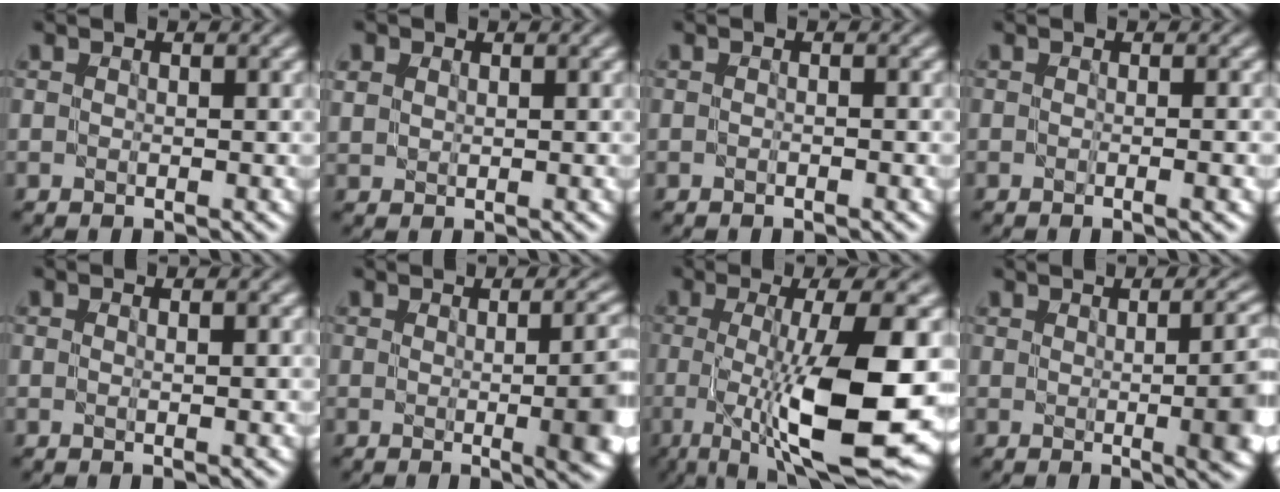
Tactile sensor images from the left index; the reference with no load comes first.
{"total": 1.3, "force": [0.8, 0.9, 0.5], "torque": [-0.011, -0.001, 0.019]}
{"total": 0.7, "force": [-0.3, 0.2, 0.6], "torque": [-0.009, -0.003, -0.010]}
{"total": 2.3, "force": [-0.2, 0.8, 2.1], "torque": [-0.012, -0.004, -0.010]}
{"total": 1.1, "force": [0.3, 0.4, 0.9], "torque": [-0.006, 0.001, 0.000]}
{"total": 10.4, "force": [0.0, 4.4, 9.4], "torque": [-0.052, 0.010, 0.003]}
{"total": 12.7, "force": [-1.7, 3.2, 12.1], "torque": [-0.180, -0.022, -0.027]}
{"total": 11.3, "force": [0.8, 5.1, 10.0], "torque": [-0.055, 0.022, 0.010]}